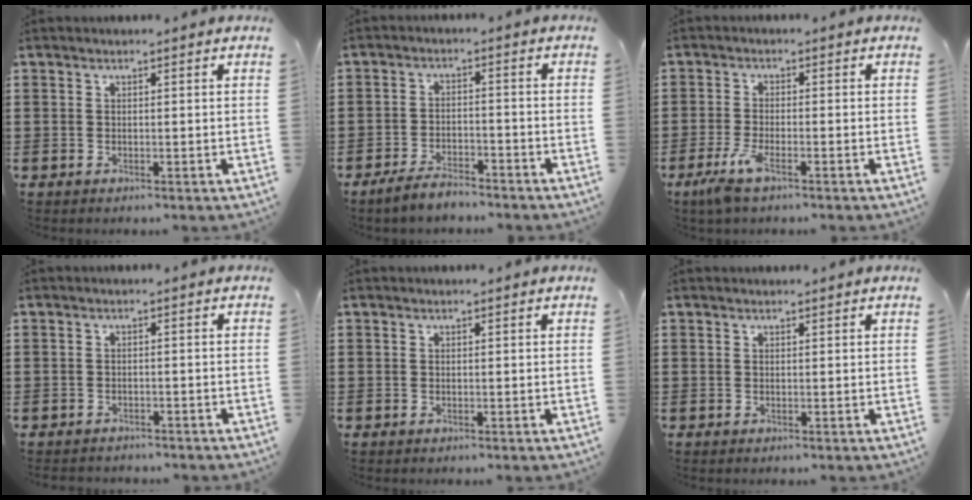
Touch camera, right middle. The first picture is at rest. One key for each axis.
{"total": 4.1, "fx": -3.6, "fy": 0.9, "fz": 1.6, "tx": -0.033, "ty": 0.006, "tz": -0.073}
{"total": 4.0, "fx": -2.4, "fy": 0.8, "fz": 3.1, "tx": -0.077, "ty": -0.010, "tz": -0.048}
{"total": 1.4, "fx": -1.3, "fy": 0.3, "fz": -0.1, "tx": -0.003, "ty": 0.002, "tz": -0.030}
{"total": 0.0}
{"total": 0.0}